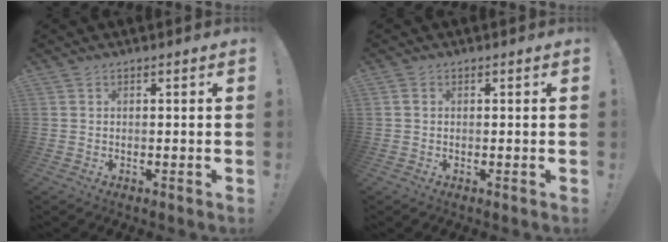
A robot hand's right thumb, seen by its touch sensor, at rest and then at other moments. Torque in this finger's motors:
{"motor_torque": [0.17, -0.20, -0.06, 0.14, 0.00]}